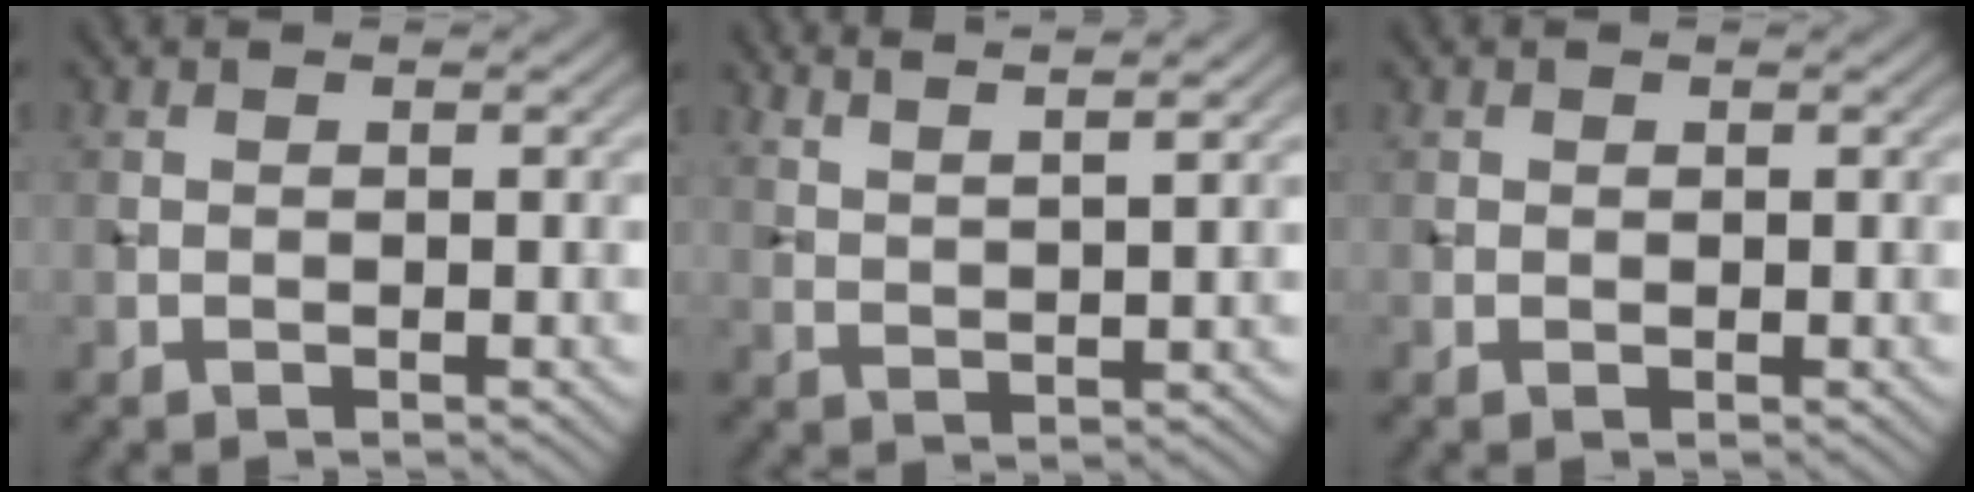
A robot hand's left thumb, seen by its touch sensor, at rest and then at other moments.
{"total": 6.5, "force": [5.1, 1.1, 3.8], "torque": [-0.048, 0.010, 0.070]}
{"total": 0.5, "force": [0.3, 0.4, 0.1], "torque": [0.001, -0.003, 0.005]}